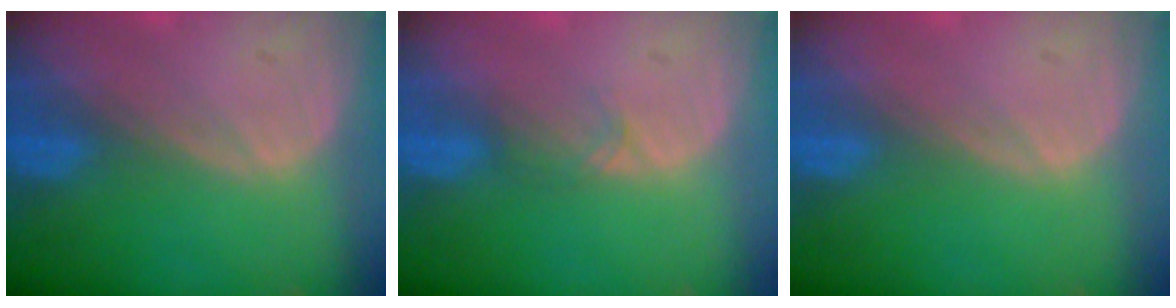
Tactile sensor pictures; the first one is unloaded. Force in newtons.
{"total": 0.9, "press": 0.8, "slide": 0.2}
{"total": 0.0}